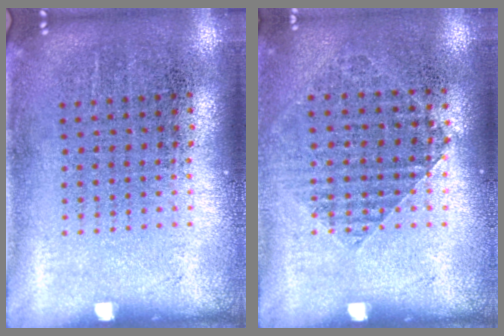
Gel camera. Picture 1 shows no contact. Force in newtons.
{"total": 0.9, "press": 0.9, "slide": 0.2}